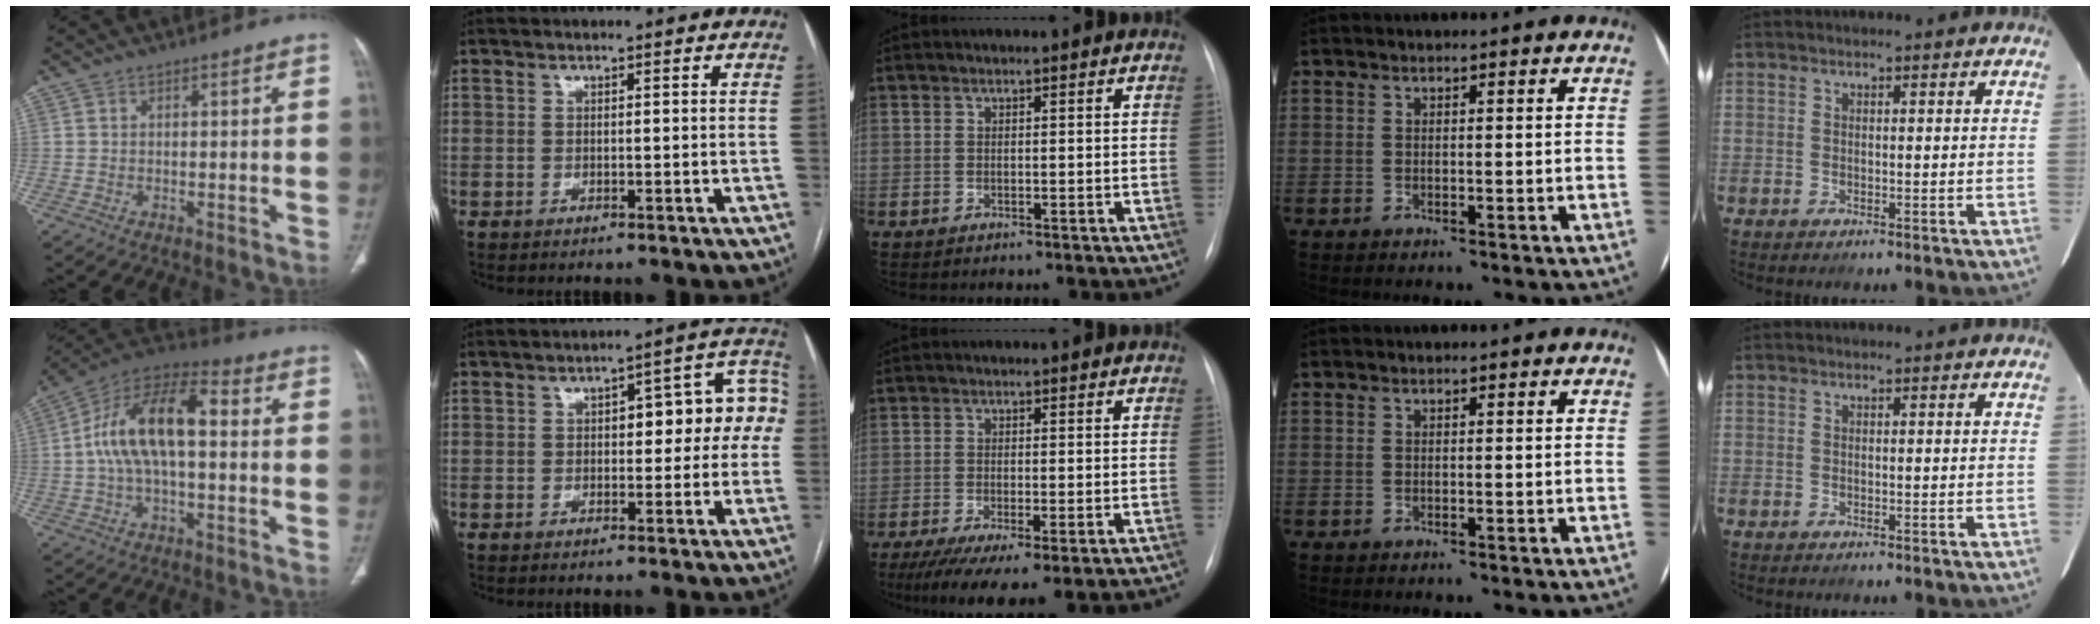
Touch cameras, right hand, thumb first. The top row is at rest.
{"thumb": {"total": 16.2, "force": [1.0, 7.8, 14.2], "torque": [-0.257, 0.047, 0.008]}, "index": {"total": 10.1, "force": [0.9, 3.9, 9.3], "torque": [-0.108, 0.047, 0.012]}, "middle": {"total": 12.1, "force": [-8.9, 2.3, 7.9], "torque": [-0.114, -0.015, -0.133]}}